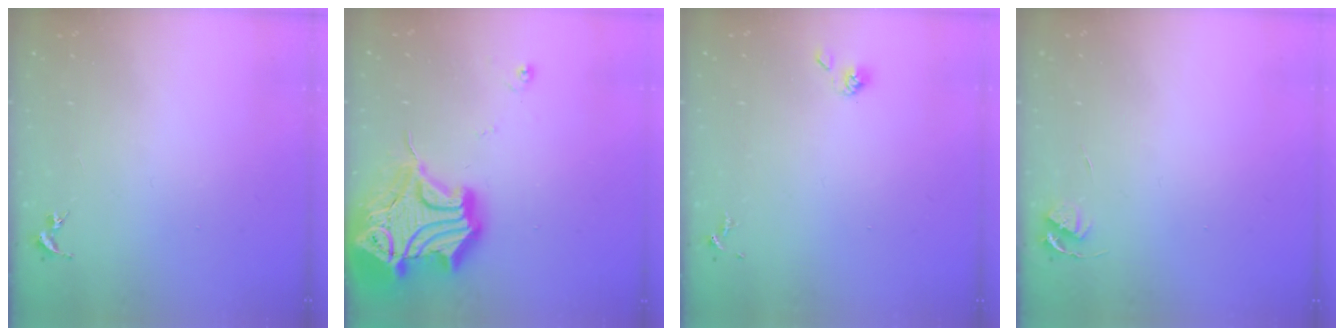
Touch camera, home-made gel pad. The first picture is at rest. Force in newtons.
{"total": 26.3, "press": 26.1, "slide": 3.2}
{"total": 3.9, "press": 3.8, "slide": 0.9}
{"total": 4.1, "press": 4.1, "slide": 0.5}